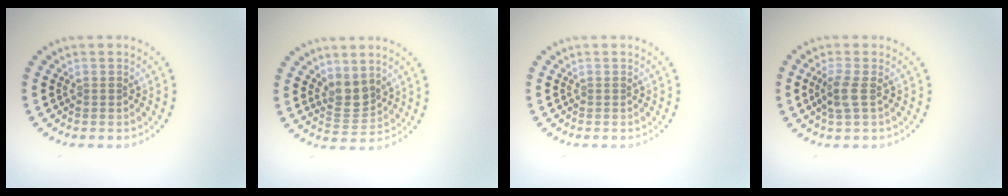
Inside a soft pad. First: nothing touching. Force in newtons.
{"total": 2.6, "press": 2.1, "slide": 1.4}
{"total": 0.0}
{"total": 2.1, "press": 1.9, "slide": 1.0}